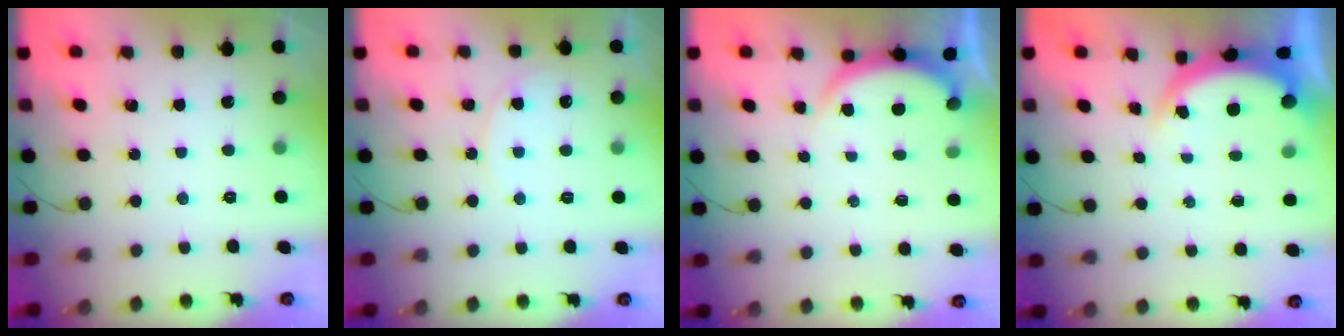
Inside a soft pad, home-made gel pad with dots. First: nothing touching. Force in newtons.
{"total": 5.0, "press": 5.0, "slide": 0.5}
{"total": 2.8, "press": 2.8, "slide": 0.6}
{"total": 4.7, "press": 4.6, "slide": 0.3}